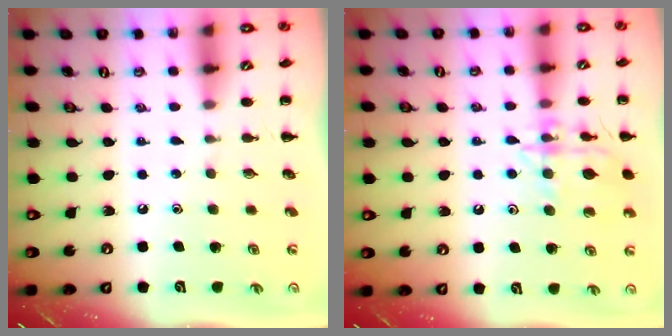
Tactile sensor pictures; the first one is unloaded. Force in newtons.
{"total": 14.9, "press": 14.8, "slide": 1.5}